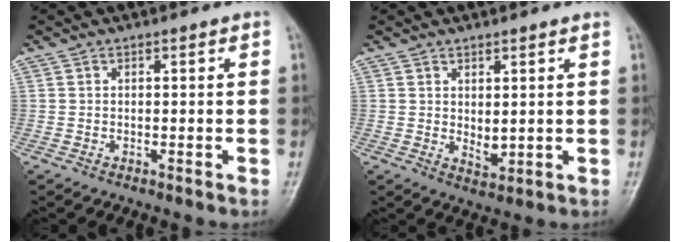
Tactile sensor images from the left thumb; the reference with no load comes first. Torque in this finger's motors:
{"motor_torque": [0.01, 0.10, 0.17, -0.03, 0.00]}